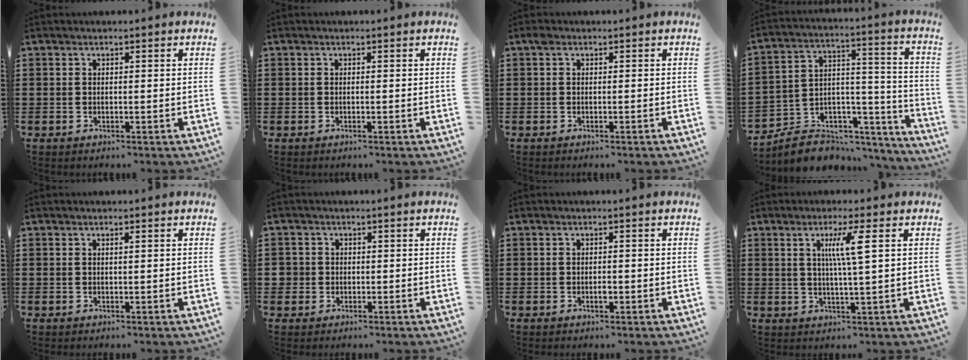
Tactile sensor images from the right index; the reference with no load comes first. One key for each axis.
{"total": 0.0}
{"total": 0.6, "fx": -0.5, "fy": 0.1, "fz": 0.4, "tx": -0.011, "ty": -0.003, "tz": -0.010}
{"total": 6.5, "fx": -5.6, "fy": 3.2, "fz": 0.8, "tx": -0.014, "ty": 0.005, "tz": -0.102}
{"total": 0.5, "fx": 0.2, "fy": 0.1, "fz": 0.5, "tx": -0.010, "ty": -0.001, "tz": 0.004}
{"total": 1.9, "fx": -0.2, "fy": 1.9, "fz": 0.3, "tx": -0.013, "ty": 0.007, "tz": -0.008}
{"total": 1.3, "fx": -0.3, "fy": 0.5, "fz": 1.1, "tx": -0.022, "ty": -0.003, "tz": -0.005}
{"total": 5.5, "fx": 1.6, "fy": -0.2, "fz": 5.3, "tx": -0.106, "ty": -0.001, "tz": 0.021}